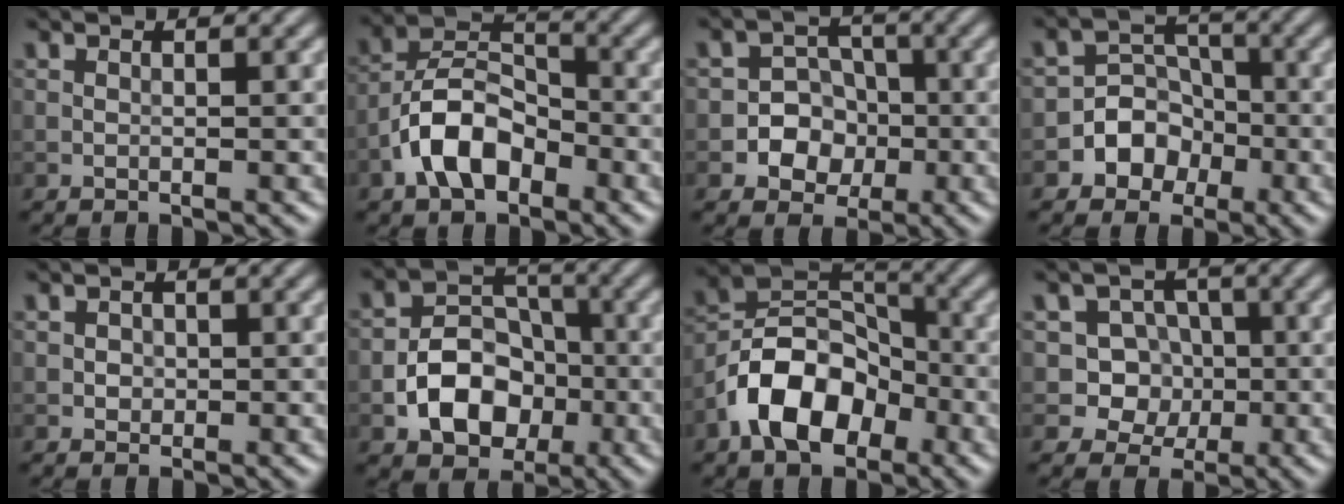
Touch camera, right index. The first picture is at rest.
{"total": 6.2, "force": [-3.1, 3.6, 4.0], "torque": [-0.068, 0.011, -0.065]}
{"total": 4.8, "force": [-1.2, 4.4, 1.6], "torque": [0.007, 0.014, -0.041]}
{"total": 5.3, "force": [-2.4, 4.6, 1.2], "torque": [0.020, 0.013, -0.065]}
{"total": 0.9, "force": [0.0, 0.8, 0.3], "torque": [0.001, -0.002, -0.001]}
{"total": 6.6, "force": [-2.2, 4.8, 4.0], "torque": [-0.057, -0.003, -0.035]}
{"total": 8.7, "force": [-4.1, 5.5, 5.4], "torque": [-0.095, 0.008, -0.086]}
{"total": 5.5, "force": [-0.5, 5.2, 1.8], "torque": [-0.011, 0.024, -0.031]}